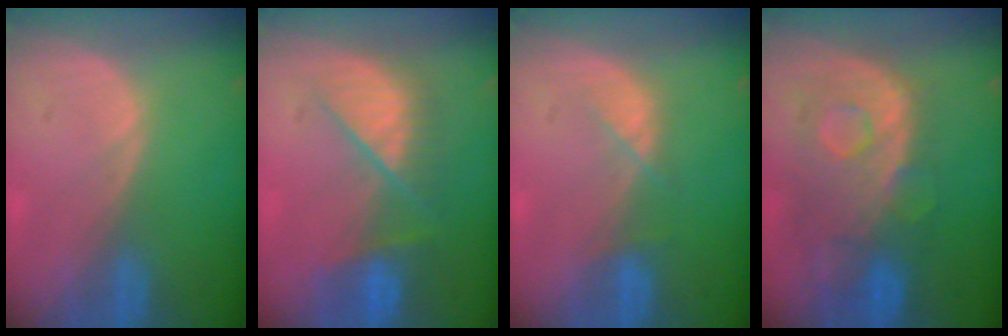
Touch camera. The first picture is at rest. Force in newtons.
{"total": 7.7, "press": 7.5, "slide": 1.7}
{"total": 2.4, "press": 2.3, "slide": 0.5}
{"total": 10.5, "press": 9.4, "slide": 4.7}